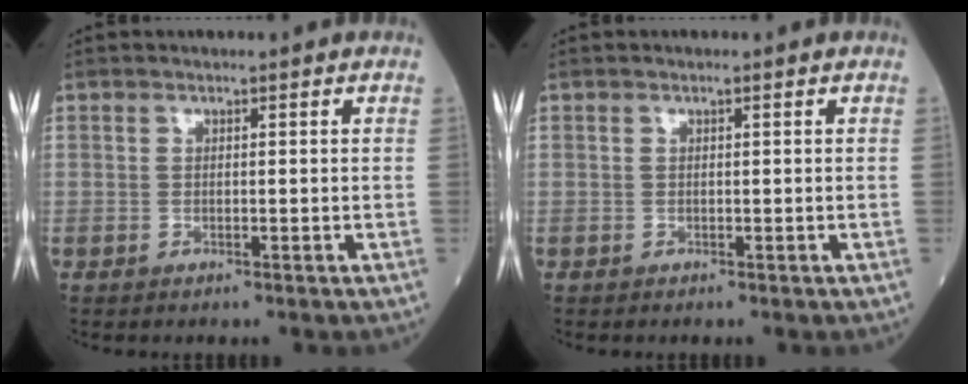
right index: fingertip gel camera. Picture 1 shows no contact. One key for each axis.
{"total": 0.0}